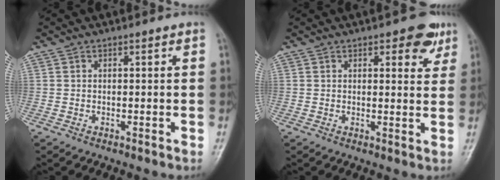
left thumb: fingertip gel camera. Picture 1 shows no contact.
{"total": 5.6, "force": [3.1, 2.6, 3.9], "torque": [-0.022, -0.012, 0.031]}